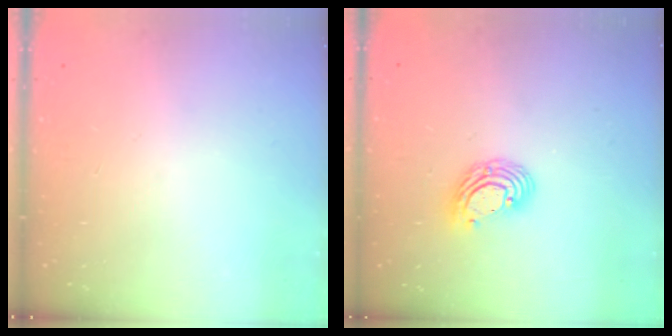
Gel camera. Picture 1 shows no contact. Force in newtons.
{"total": 8.3, "press": 8.2, "slide": 1.4}